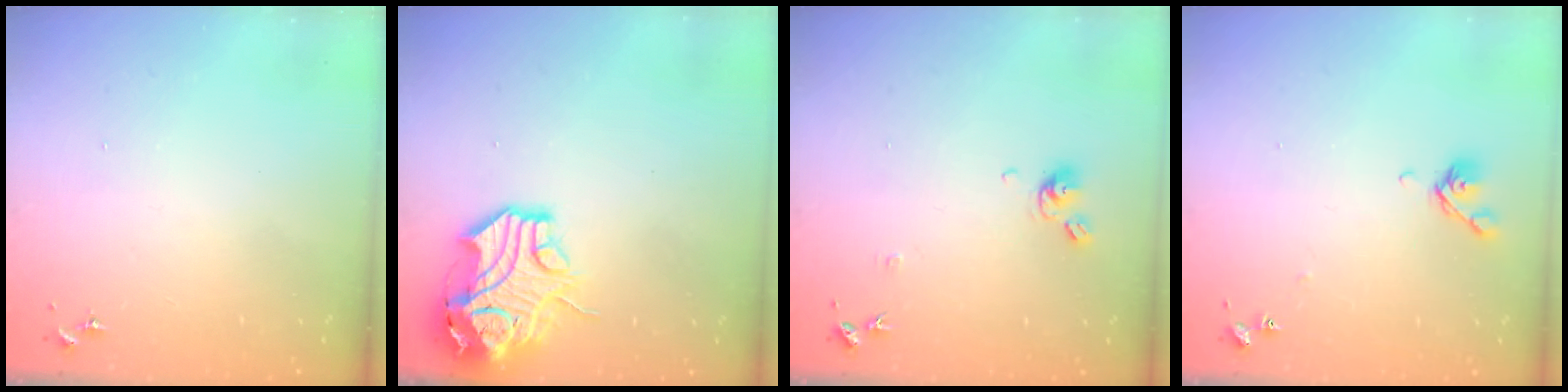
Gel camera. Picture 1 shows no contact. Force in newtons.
{"total": 15.4, "press": 15.3, "slide": 2.0}
{"total": 7.9, "press": 7.9, "slide": 0.8}
{"total": 7.1, "press": 7.0, "slide": 0.8}